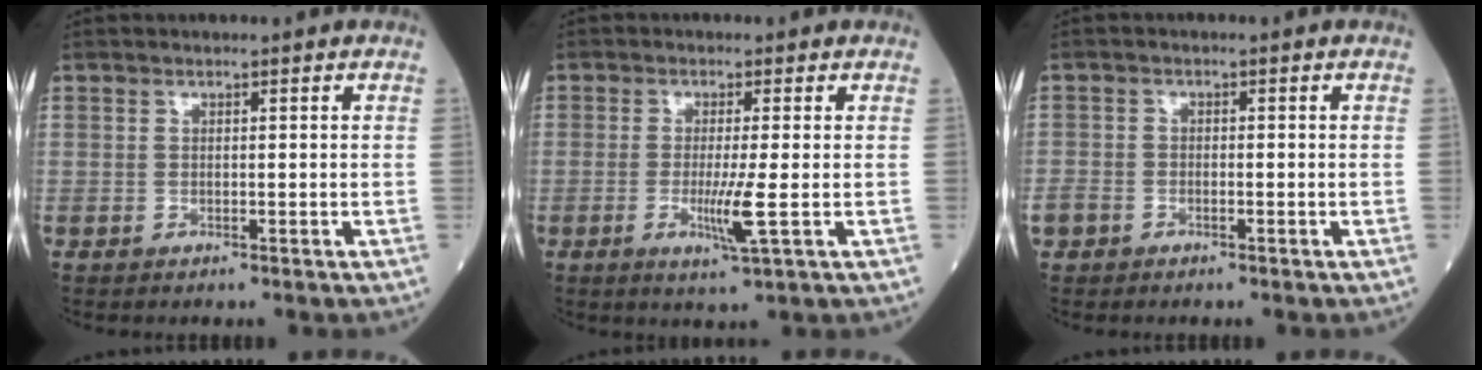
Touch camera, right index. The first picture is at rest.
{"total": 4.5, "force": [-0.9, -0.6, 4.4], "torque": [-0.089, -0.013, -0.016]}
{"total": 2.8, "force": [-1.8, 1.8, 1.1], "torque": [-0.025, 0.001, -0.033]}